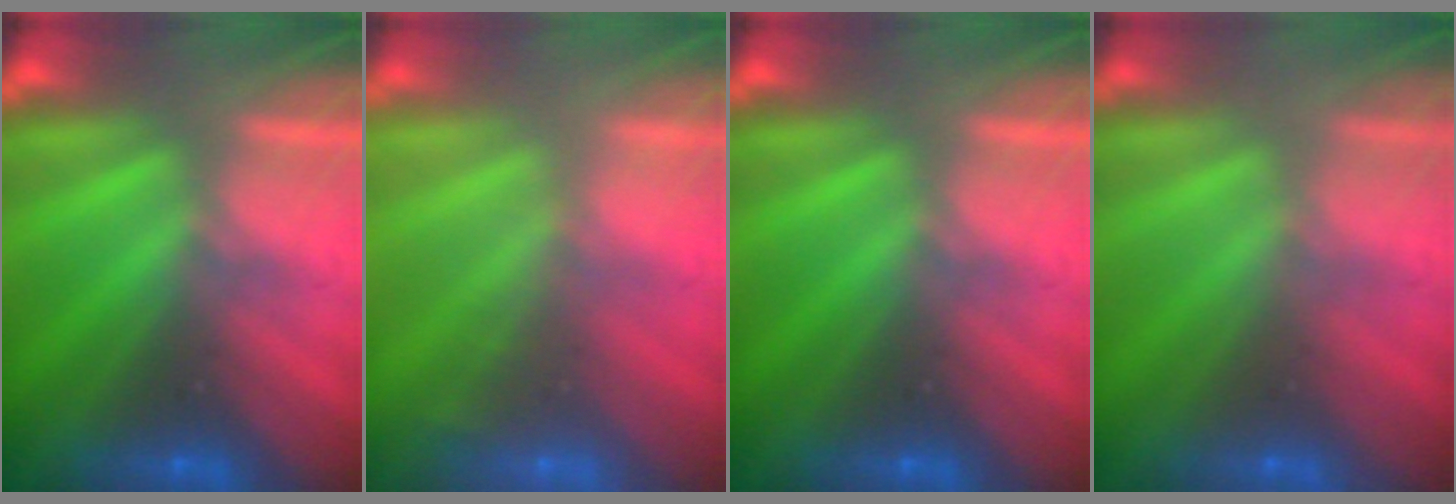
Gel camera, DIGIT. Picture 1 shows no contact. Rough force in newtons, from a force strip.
{"total": 1.6}
{"total": 0.0}
{"total": 4.1}